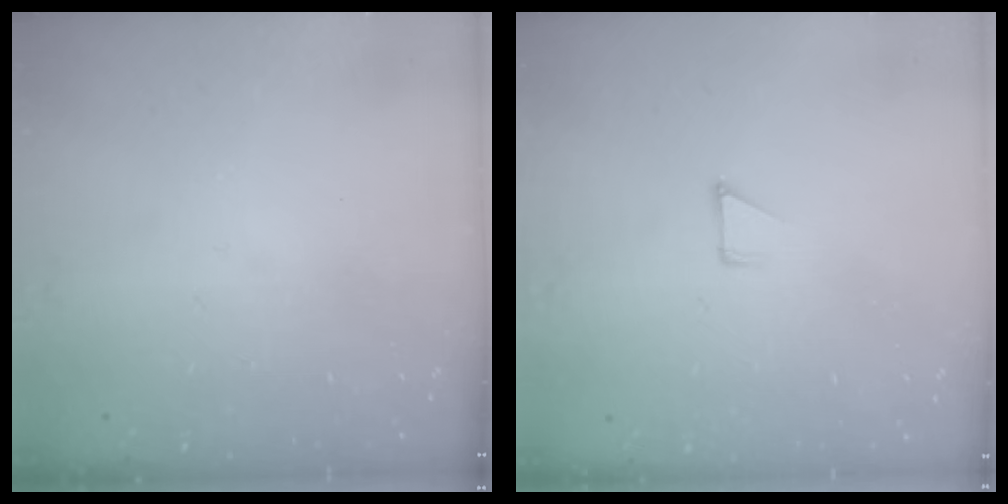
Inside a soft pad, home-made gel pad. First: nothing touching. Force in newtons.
{"total": 4.8, "press": 4.8, "slide": 0.2}